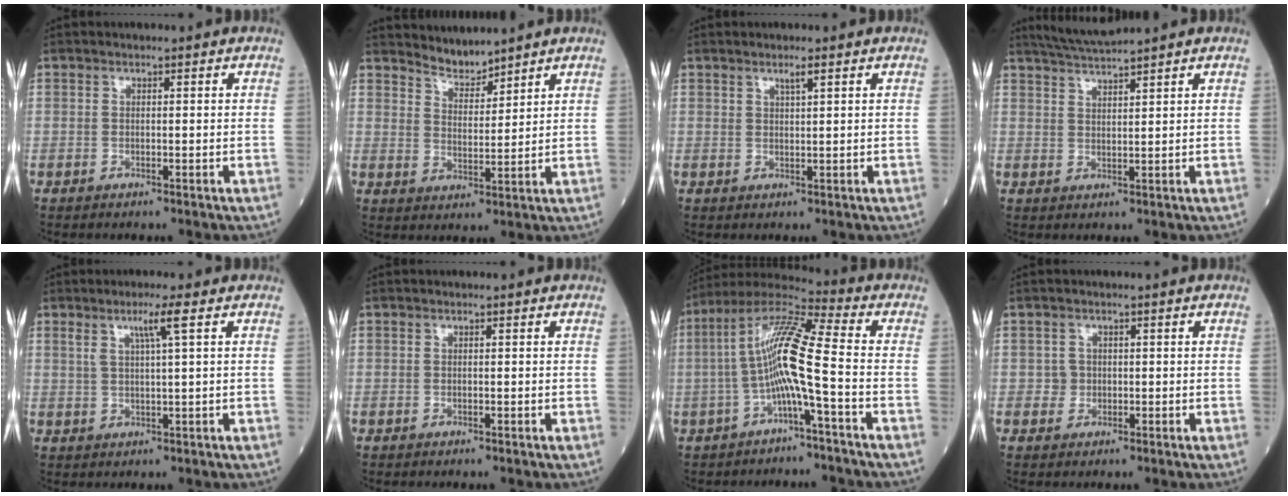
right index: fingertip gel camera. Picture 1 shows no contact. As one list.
[{"total": 4.0, "force": [4.0, 0.3, 0.0], "torque": [-0.004, 0.000, 0.081]}, {"total": 1.5, "force": [1.1, 0.1, 1.1], "torque": [-0.021, 0.000, 0.023]}, {"total": 4.3, "force": [4.0, -1.1, 1.0], "torque": [-0.024, 0.002, 0.082]}, {"total": 3.8, "force": [1.8, -0.6, 3.3], "torque": [-0.066, 0.001, 0.037]}, {"total": 0.0}, {"total": 11.2, "force": [-2.0, 0.1, 11.0], "torque": [-0.220, 0.027, -0.044]}, {"total": 1.5, "force": [-0.1, 1.5, 0.1], "torque": [0.003, 0.006, 0.000]}]